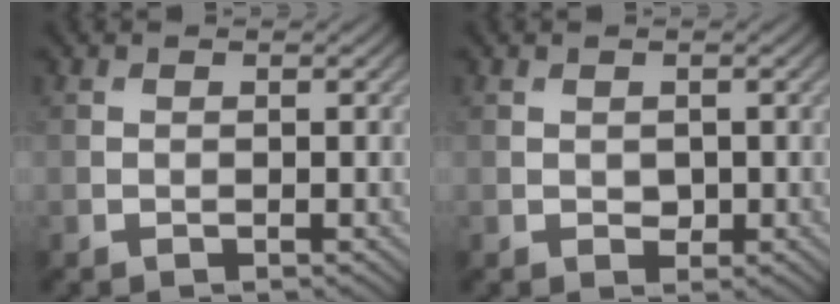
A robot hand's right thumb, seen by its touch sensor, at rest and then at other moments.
{"total": 1.1, "force": [0.0, 0.8, 0.7], "torque": [-0.013, -0.004, 0.004]}